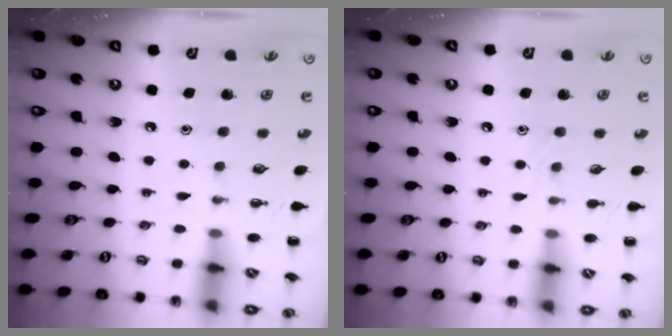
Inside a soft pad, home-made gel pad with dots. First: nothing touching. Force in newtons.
{"total": 2.9, "press": 2.7, "slide": 0.9}